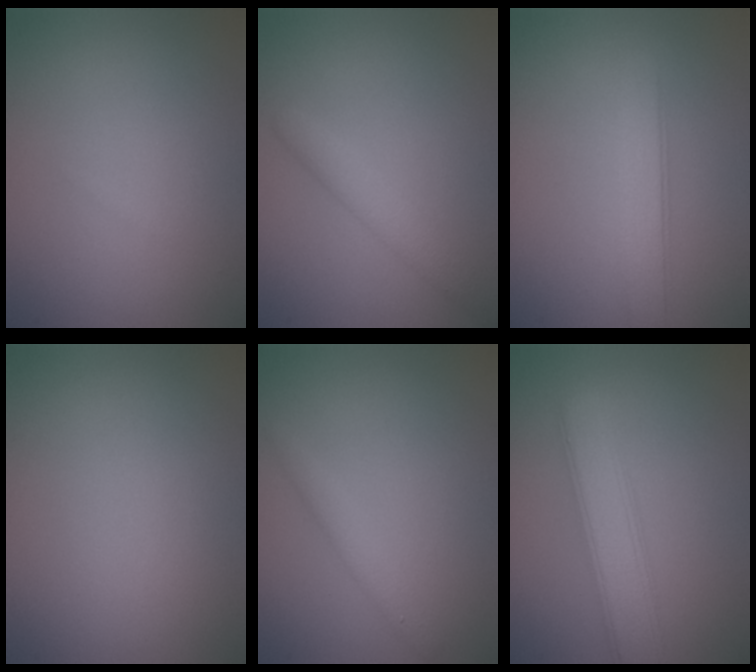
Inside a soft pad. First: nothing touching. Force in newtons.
{"total": 2.4, "press": 2.4, "slide": 0.2}
{"total": 2.6, "press": 2.6, "slide": 0.2}
{"total": 0.0}
{"total": 1.6, "press": 1.6, "slide": 0.1}
{"total": 4.5, "press": 4.5, "slide": 0.1}